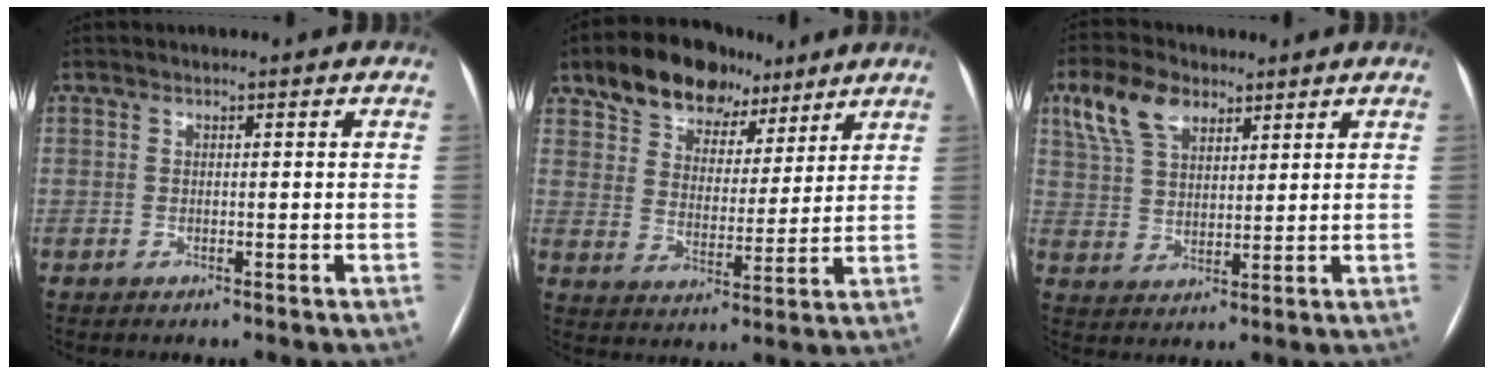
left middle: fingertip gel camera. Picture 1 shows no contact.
{"total": 12.7, "force": [8.9, 7.5, 5.1], "torque": [-0.076, 0.034, 0.148]}
{"total": 8.9, "force": [5.3, 4.7, 5.4], "torque": [-0.118, 0.027, 0.105]}